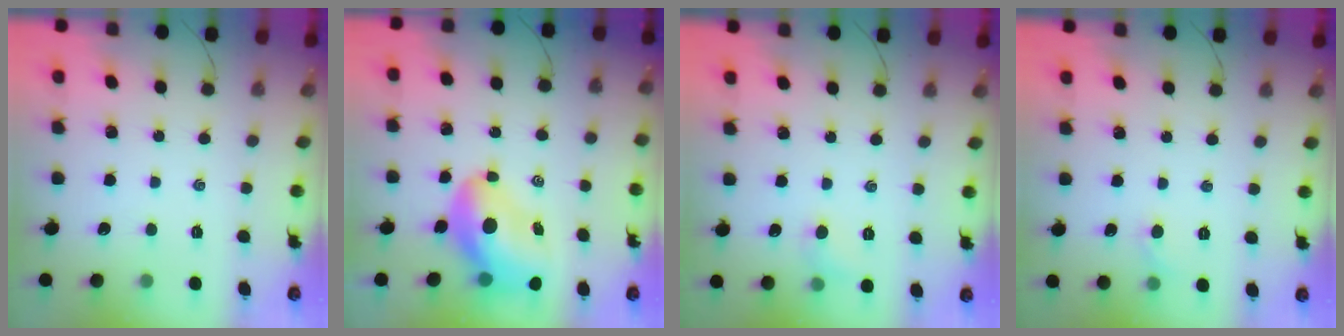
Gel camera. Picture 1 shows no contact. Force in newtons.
{"total": 12.2, "press": 11.7, "slide": 3.6}
{"total": 5.6, "press": 5.4, "slide": 1.8}
{"total": 3.5, "press": 3.3, "slide": 1.1}